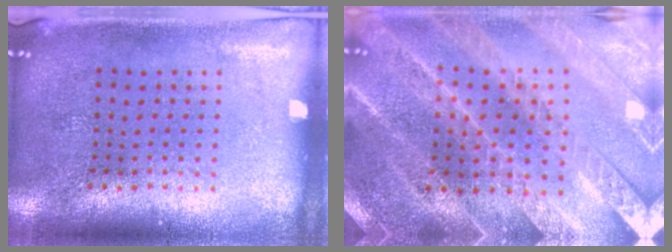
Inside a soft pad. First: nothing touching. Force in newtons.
{"total": 2.5, "press": 2.5, "slide": 0.3}